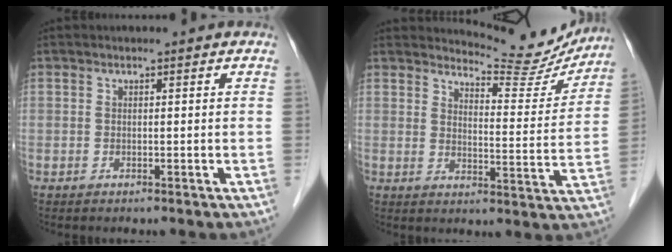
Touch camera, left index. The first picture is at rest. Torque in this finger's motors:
{"motor_torque": [-0.01, -0.25, -0.16, -0.01]}